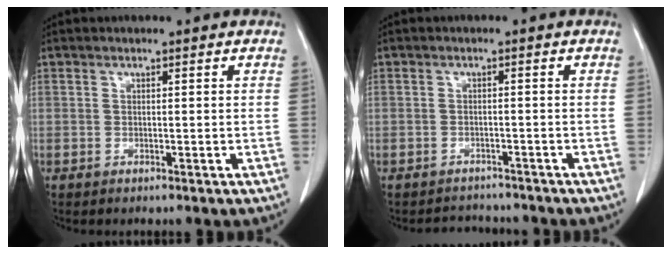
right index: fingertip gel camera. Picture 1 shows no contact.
{"total": 2.7, "force": [-2.5, 0.9, -0.3], "torque": [0.004, 0.001, -0.036]}